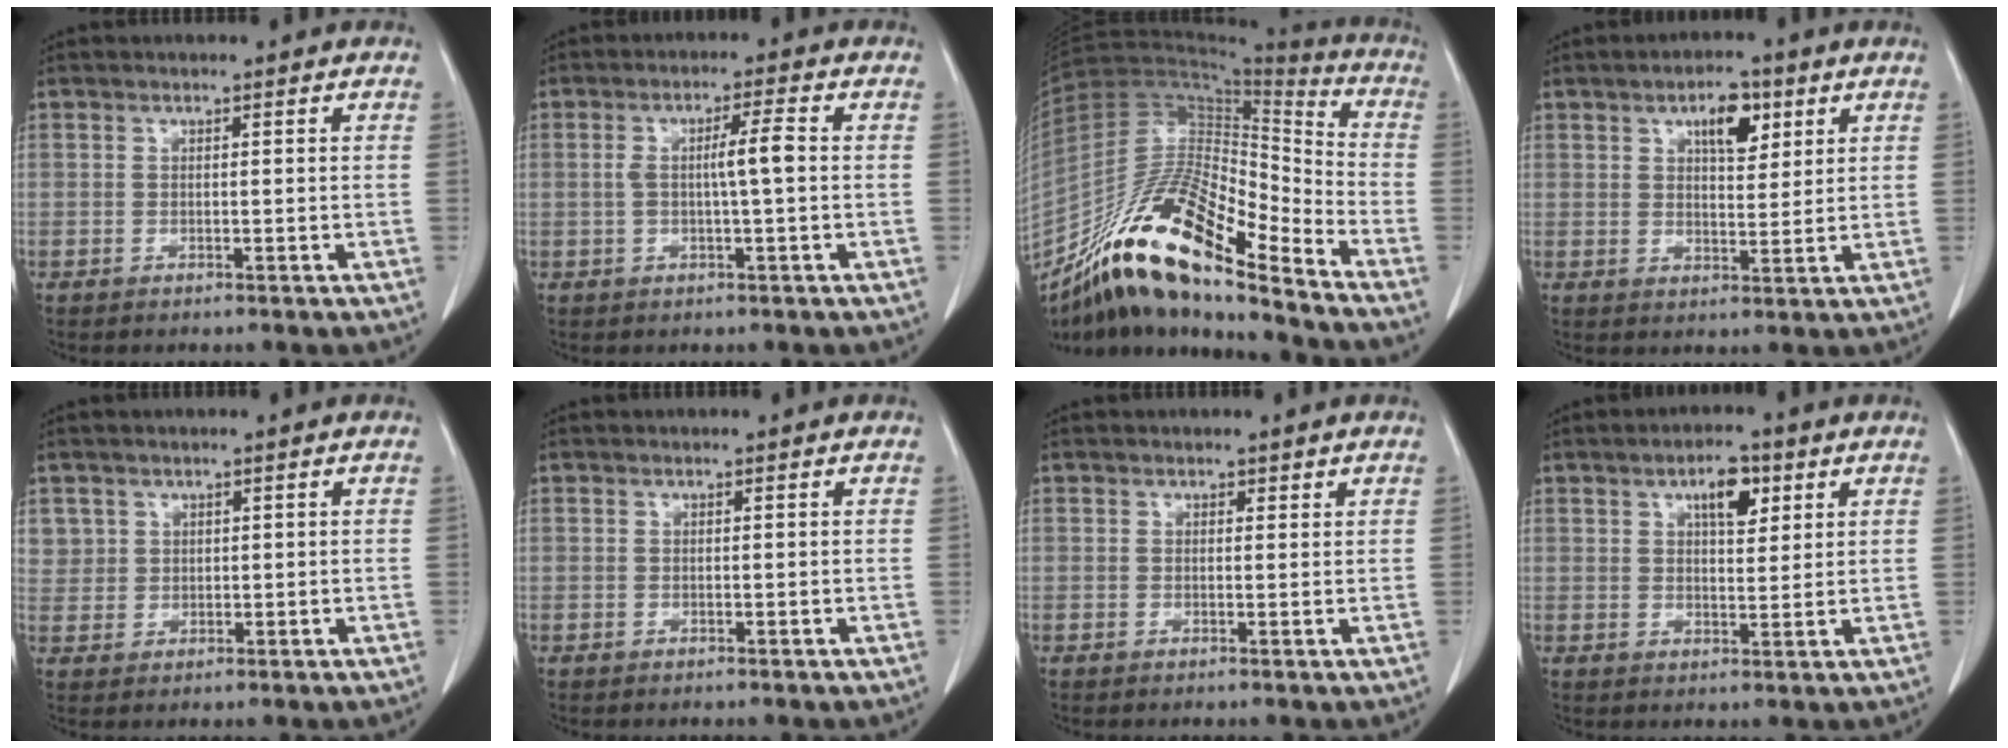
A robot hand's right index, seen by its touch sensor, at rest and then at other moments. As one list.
[{"total": 4.4, "force": [0.0, 0.1, 4.4], "torque": [-0.081, 0.008, 0.002]}, {"total": 20.5, "force": [-14.9, 3.9, 13.5], "torque": [-0.263, 0.005, -0.271]}, {"total": 6.0, "force": [2.9, 2.5, 4.6], "torque": [-0.073, 0.005, 0.046]}, {"total": 3.2, "force": [1.5, 2.8, -0.2], "torque": [0.020, 0.003, 0.027]}, {"total": 0.0}, {"total": 0.7, "force": [0.6, 0.4, 0.1], "torque": [0.003, -0.002, 0.004]}, {"total": 5.4, "force": [2.6, 2.1, 4.2], "torque": [-0.069, 0.004, 0.040]}]